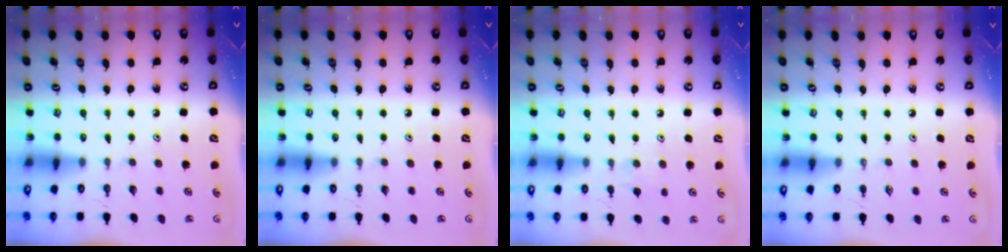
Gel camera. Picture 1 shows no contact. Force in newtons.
{"total": 0.0}
{"total": 4.1, "press": 4.0, "slide": 0.7}
{"total": 0.0}